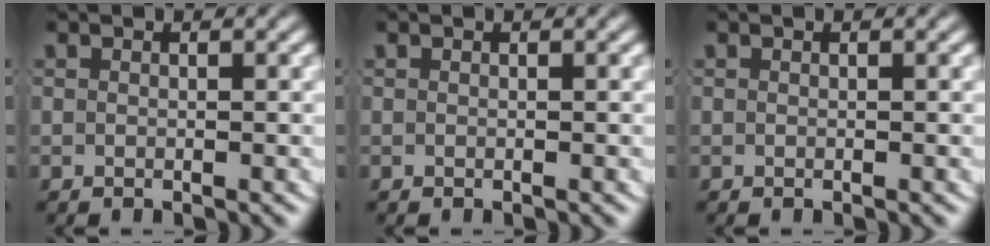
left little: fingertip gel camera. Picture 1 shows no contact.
{"total": 0.0}
{"total": 0.0}